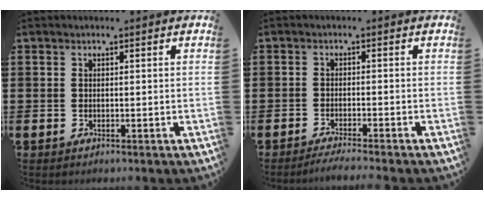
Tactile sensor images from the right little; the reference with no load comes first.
{"total": 1.6, "force": [-1.4, -0.2, 0.7], "torque": [-0.010, 0.001, -0.026]}